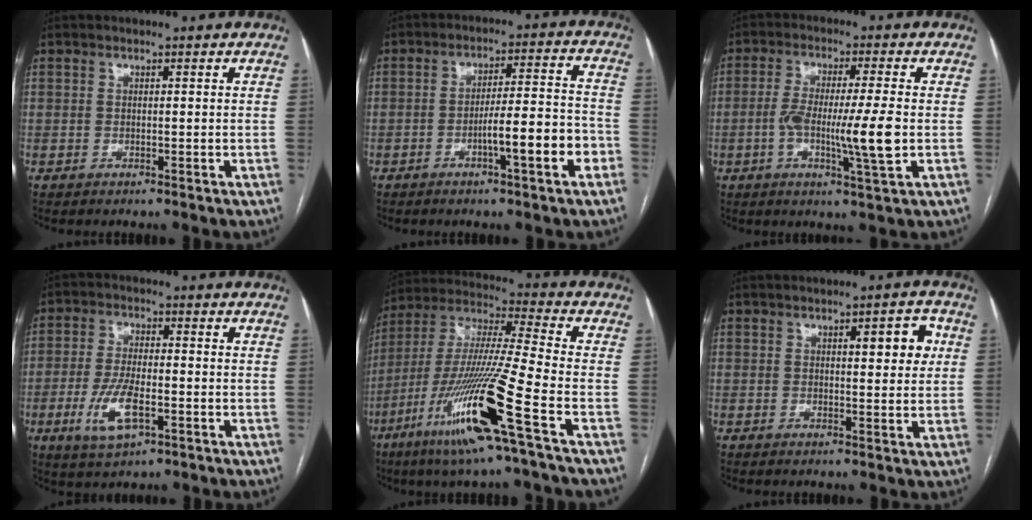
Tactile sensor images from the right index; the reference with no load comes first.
{"total": 8.9, "force": [-3.7, 0.6, 8.1], "torque": [-0.123, 0.014, -0.052]}
{"total": 9.5, "force": [-1.5, 0.0, 9.4], "torque": [-0.171, -0.005, -0.027]}
{"total": 8.1, "force": [-2.9, 2.9, 7.0], "torque": [-0.147, -0.007, -0.049]}
{"total": 19.1, "force": [-8.7, -1.0, 17.0], "torque": [-0.365, -0.040, -0.170]}
{"total": 5.2, "force": [1.6, 1.5, 4.7], "torque": [-0.060, 0.007, 0.019]}